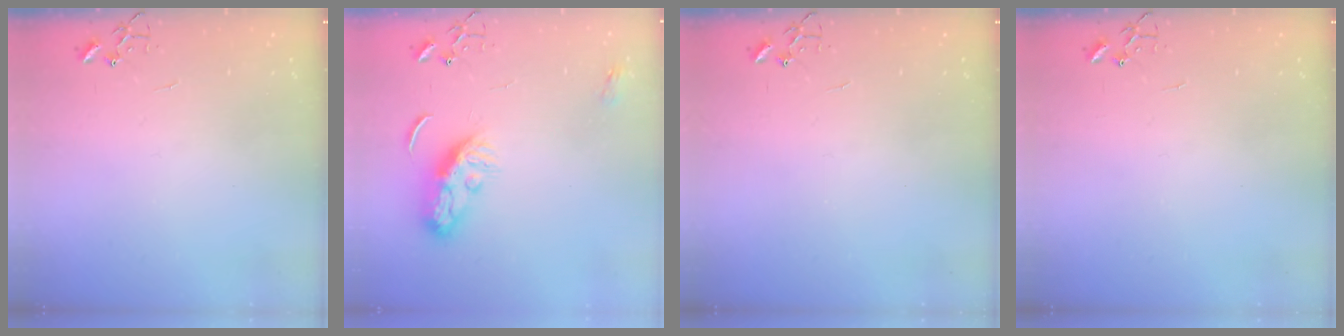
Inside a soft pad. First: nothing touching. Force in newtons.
{"total": 8.8, "press": 8.8, "slide": 0.5}
{"total": 0.0}
{"total": 0.0}